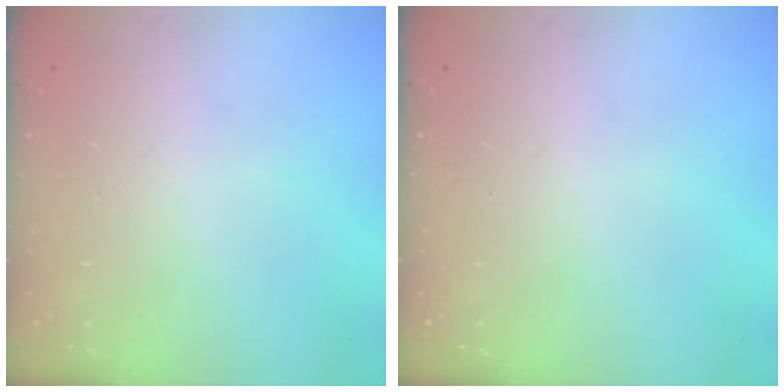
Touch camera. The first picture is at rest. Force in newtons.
{"total": 0.0}